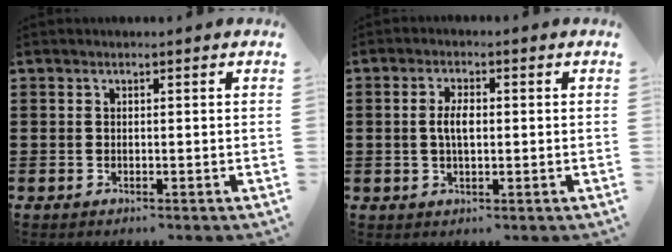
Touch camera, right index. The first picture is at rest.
{"total": 3.5, "force": [0.1, 1.4, 3.2], "torque": [-0.070, 0.000, -0.003]}